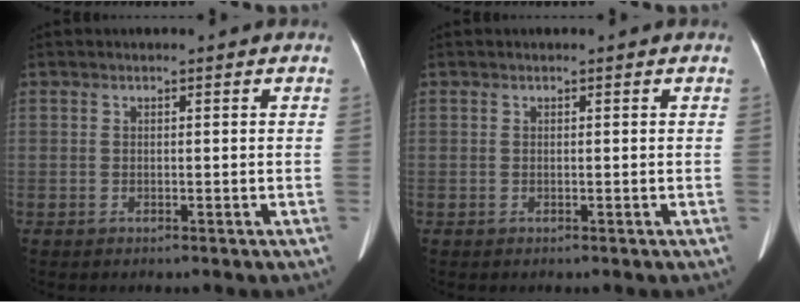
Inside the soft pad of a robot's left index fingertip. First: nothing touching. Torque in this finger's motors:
{"motor_torque": [0.05, 0.05, 0.01, 0.01]}